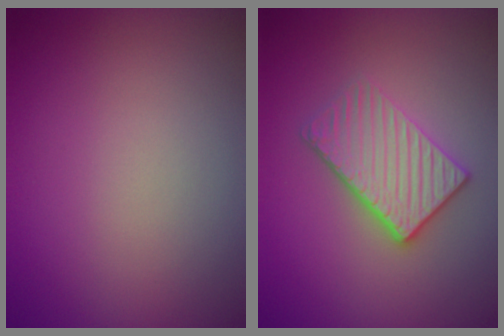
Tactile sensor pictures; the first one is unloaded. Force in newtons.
{"total": 3.8, "press": 3.2, "slide": 2.0}